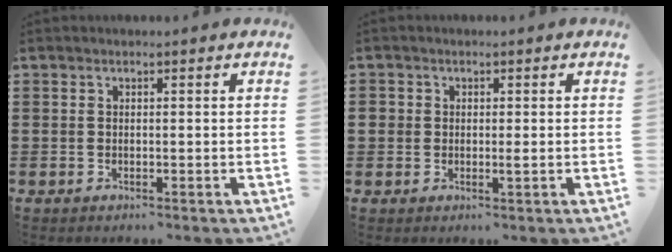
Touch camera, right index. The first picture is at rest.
{"total": 1.3, "force": [0.1, 1.0, 0.8], "torque": [-0.018, 0.004, 0.001]}